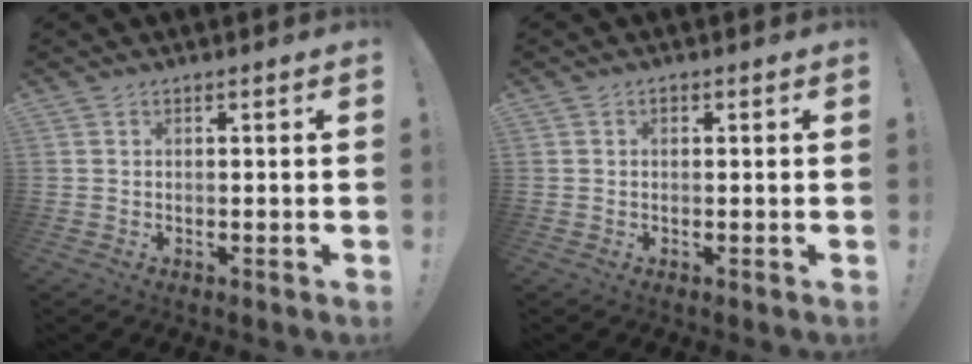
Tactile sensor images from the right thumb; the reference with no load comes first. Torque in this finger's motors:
{"motor_torque": [0.31, 0.23, 0.45, -0.07, 0.00]}